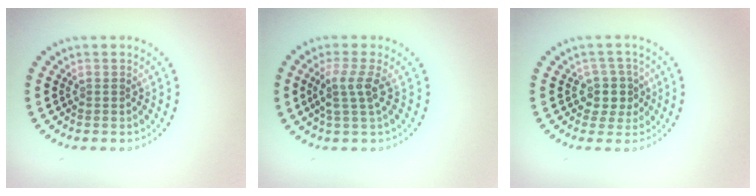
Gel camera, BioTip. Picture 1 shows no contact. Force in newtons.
{"total": 2.6, "press": 2.0, "slide": 1.8}
{"total": 2.6, "press": 2.1, "slide": 1.5}